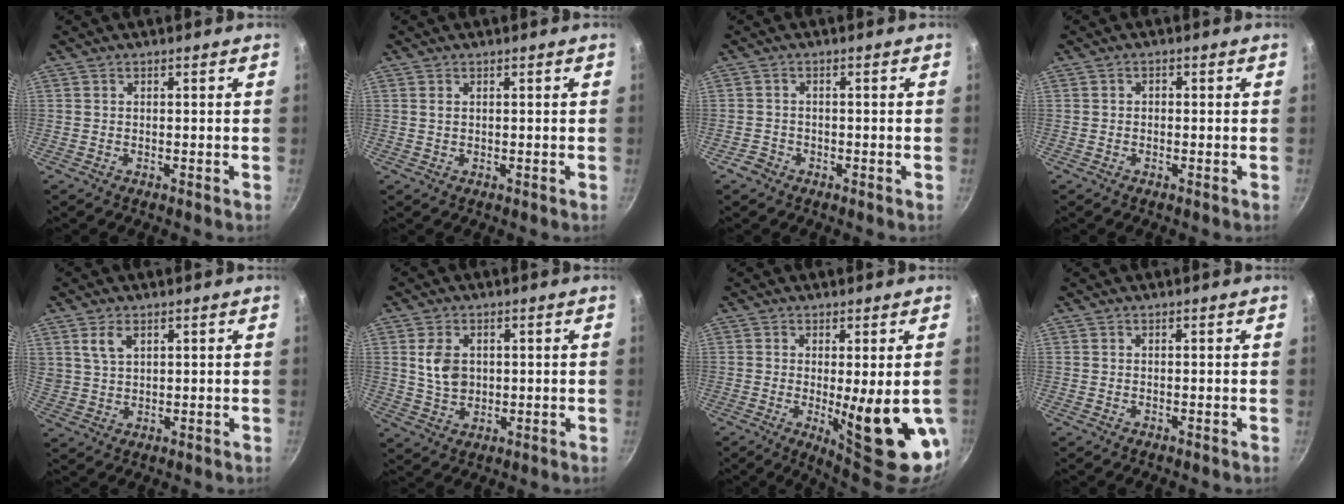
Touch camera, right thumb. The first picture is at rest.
{"total": 1.1, "force": [0.4, 0.8, 0.7], "torque": [-0.011, 0.002, 0.006]}
{"total": 2.3, "force": [-1.4, 1.7, 0.4], "torque": [-0.002, 0.020, -0.023]}
{"total": 1.1, "force": [-0.2, 0.9, 0.5], "torque": [-0.007, 0.005, -0.005]}
{"total": 4.8, "force": [2.3, 2.8, 3.0], "torque": [-0.048, -0.005, 0.052]}
{"total": 6.7, "force": [1.3, 4.8, 4.4], "torque": [-0.070, -0.008, 0.027]}
{"total": 14.6, "force": [-2.4, 3.6, 14.0], "torque": [-0.174, -0.025, -0.019]}
{"total": 0.0}